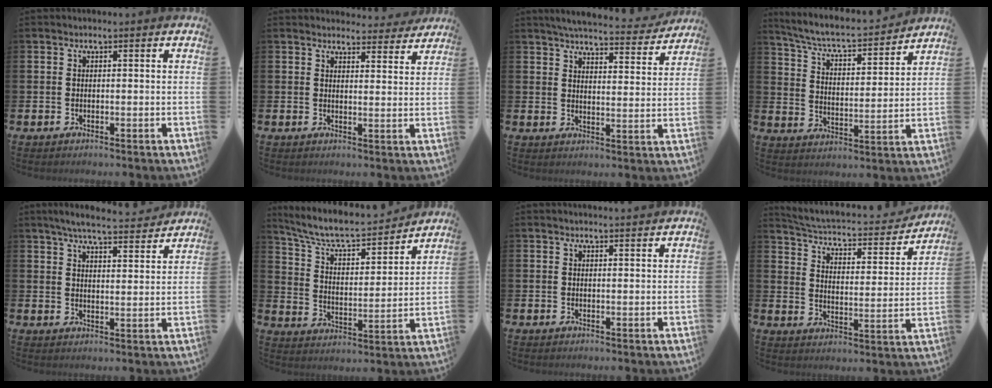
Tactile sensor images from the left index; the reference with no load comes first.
{"total": 4.0, "force": [3.9, 0.8, 0.1], "torque": [0.005, -0.026, 0.068]}
{"total": 5.6, "force": [5.4, 0.6, 1.4], "torque": [-0.031, -0.039, 0.091]}
{"total": 6.5, "force": [6.0, 1.0, 2.3], "torque": [-0.073, -0.051, 0.097]}
{"total": 6.0, "force": [5.7, 0.3, 1.8], "torque": [-0.037, -0.035, 0.096]}
{"total": 8.0, "force": [7.3, 1.7, 2.8], "torque": [-0.089, -0.053, 0.123]}
{"total": 1.2, "force": [1.2, -0.1, 0.0], "torque": [0.013, -0.010, 0.019]}
{"total": 4.6, "force": [4.1, 1.2, 1.5], "torque": [-0.053, -0.039, 0.060]}